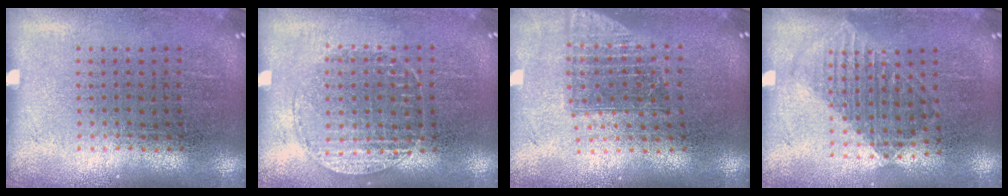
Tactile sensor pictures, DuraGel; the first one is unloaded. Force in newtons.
{"total": 1.1, "press": 1.1, "slide": 0.4}
{"total": 1.6, "press": 1.2, "slide": 0.9}
{"total": 1.2, "press": 1.1, "slide": 0.6}